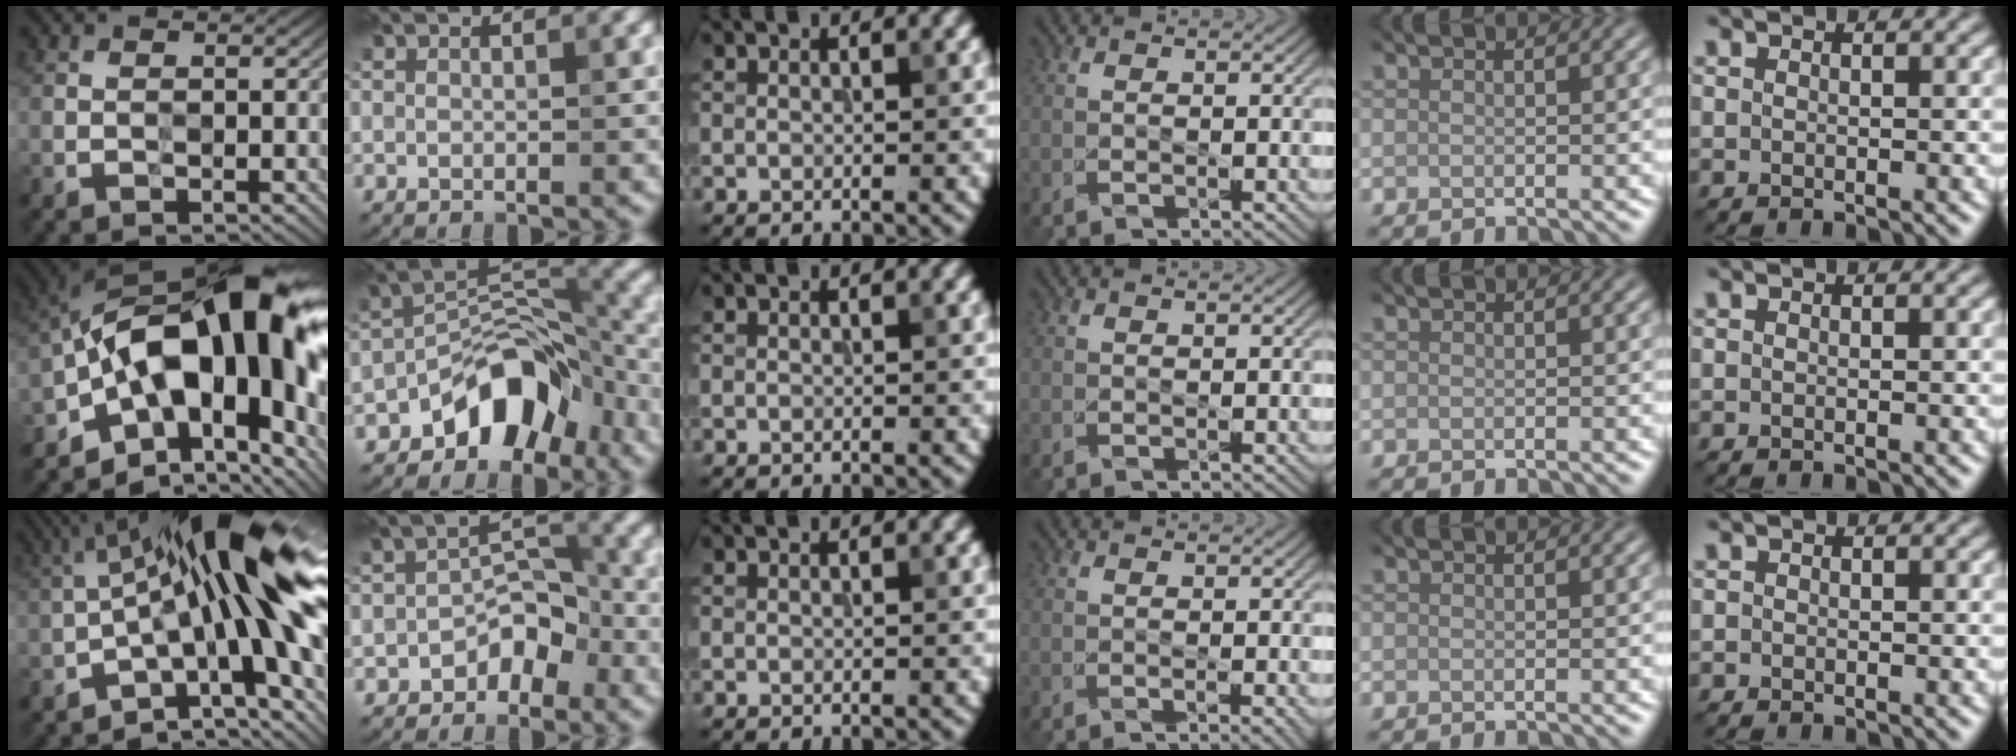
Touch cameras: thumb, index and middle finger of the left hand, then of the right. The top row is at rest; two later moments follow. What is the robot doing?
{"motion": "wipe", "object": "glasses"}